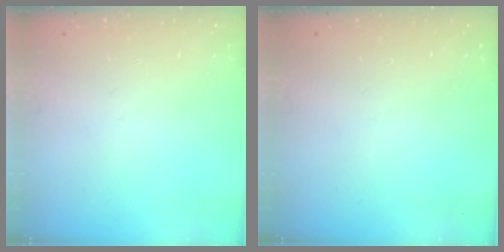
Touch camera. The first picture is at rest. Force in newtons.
{"total": 0.0}